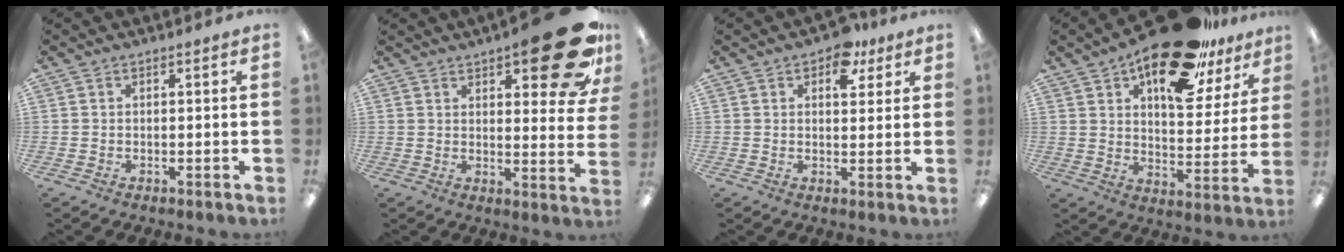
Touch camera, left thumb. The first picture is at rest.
{"total": 17.9, "force": [10.5, 6.2, 13.1], "torque": [-0.161, -0.068, 0.168]}
{"total": 7.8, "force": [4.7, 4.3, 4.4], "torque": [-0.042, -0.019, 0.077]}
{"total": 23.6, "force": [15.5, 10.3, 14.6], "torque": [-0.212, -0.086, 0.257]}